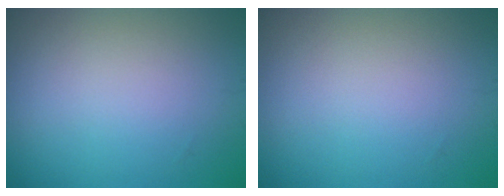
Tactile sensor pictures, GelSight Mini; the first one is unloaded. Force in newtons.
{"total": 0.0}